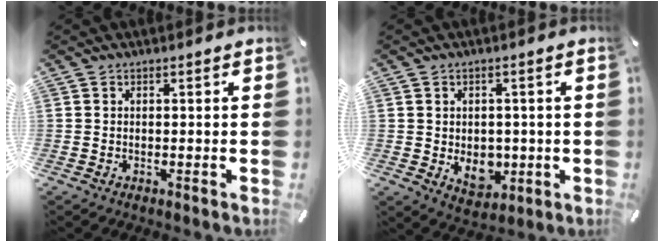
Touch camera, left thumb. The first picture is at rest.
{"total": 7.0, "force": [-0.7, 5.7, 3.9], "torque": [-0.028, 0.001, -0.008]}